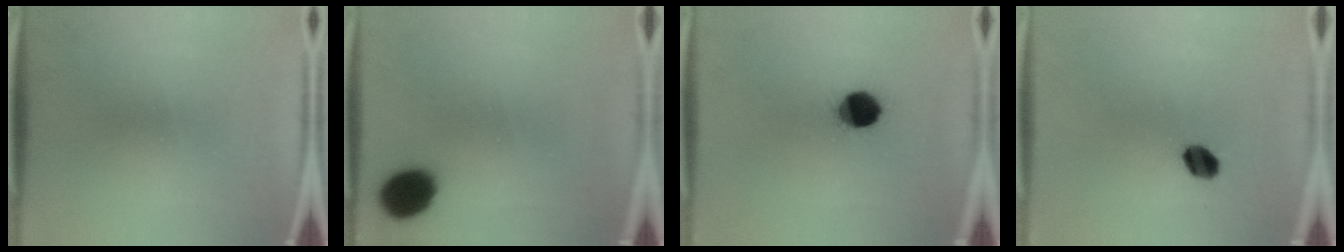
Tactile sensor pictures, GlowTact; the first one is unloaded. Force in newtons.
{"total": 12.1}
{"total": 9.3}
{"total": 4.9}